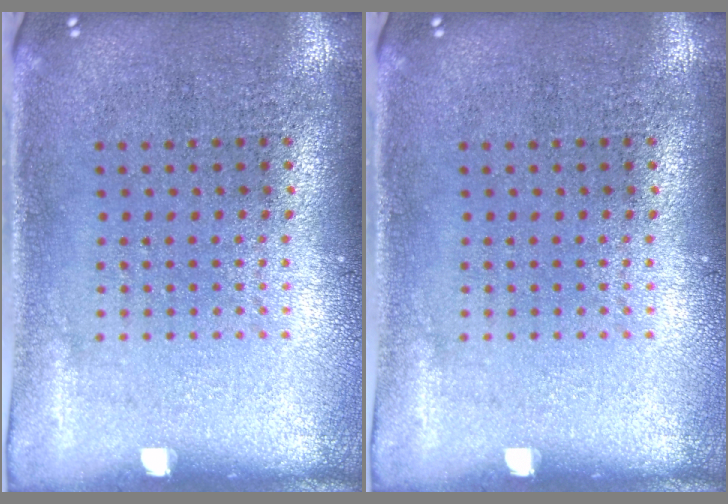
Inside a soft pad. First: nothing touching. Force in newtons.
{"total": 0.0}